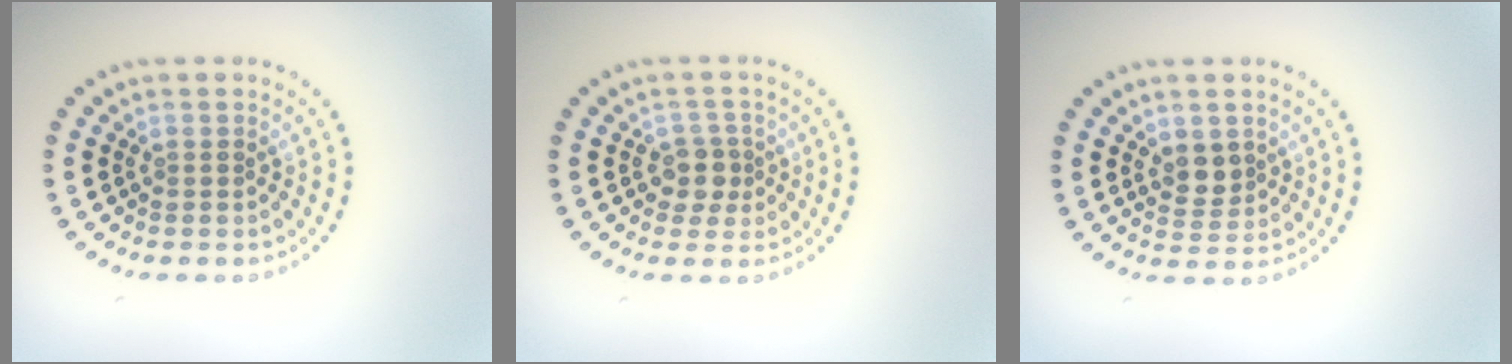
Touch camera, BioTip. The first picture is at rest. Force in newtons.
{"total": 2.1, "press": 1.8, "slide": 1.2}
{"total": 2.0, "press": 1.8, "slide": 0.9}